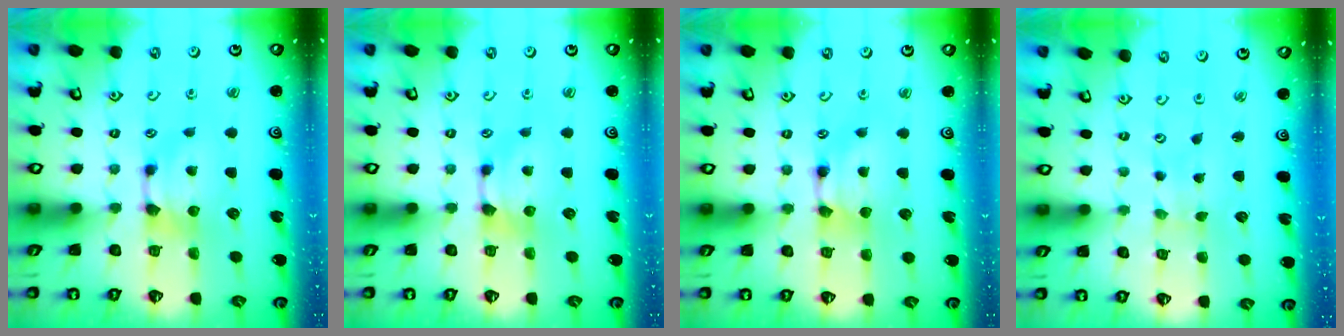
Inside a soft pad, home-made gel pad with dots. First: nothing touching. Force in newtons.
{"total": 0.0}
{"total": 1.8, "press": 1.8, "slide": 0.1}
{"total": 5.0, "press": 5.0, "slide": 0.3}